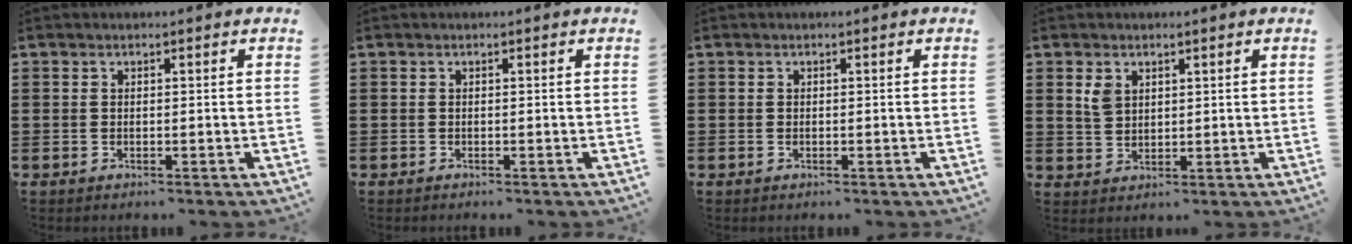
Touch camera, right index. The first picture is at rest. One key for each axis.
{"total": 0.0}
{"total": 0.0}
{"total": 2.9, "fx": 1.6, "fy": 1.9, "fz": 1.5, "tx": -0.036, "ty": 0.006, "tz": 0.030}